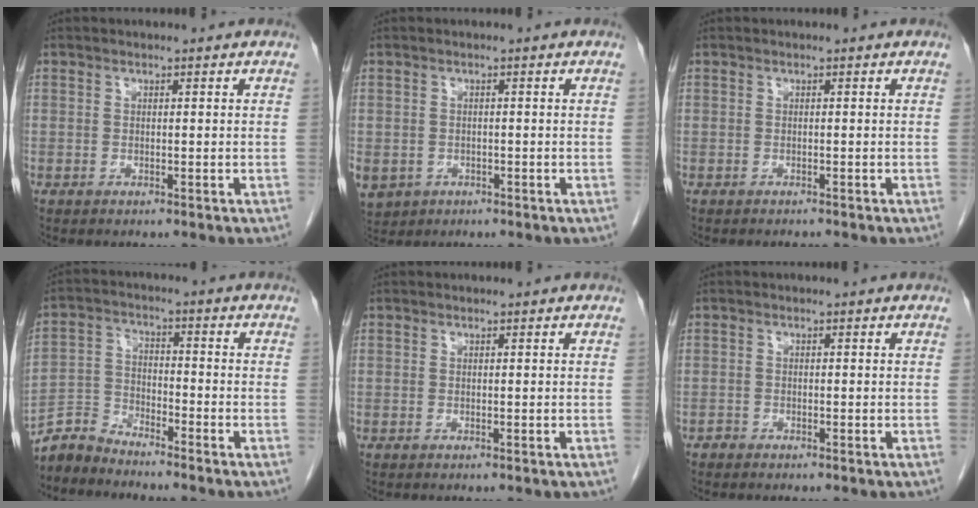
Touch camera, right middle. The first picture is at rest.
{"total": 7.9, "force": [-3.3, 6.6, 2.6], "torque": [-0.075, -0.001, -0.045]}
{"total": 0.8, "force": [-0.8, -0.1, 0.0], "torque": [-0.003, -0.004, -0.008]}
{"total": 5.3, "force": [-5.3, 0.7, -0.2], "torque": [0.006, 0.002, -0.103]}
{"total": 0.0}
{"total": 0.6, "force": [-0.5, 0.3, 0.0], "torque": [-0.002, 0.002, -0.012]}